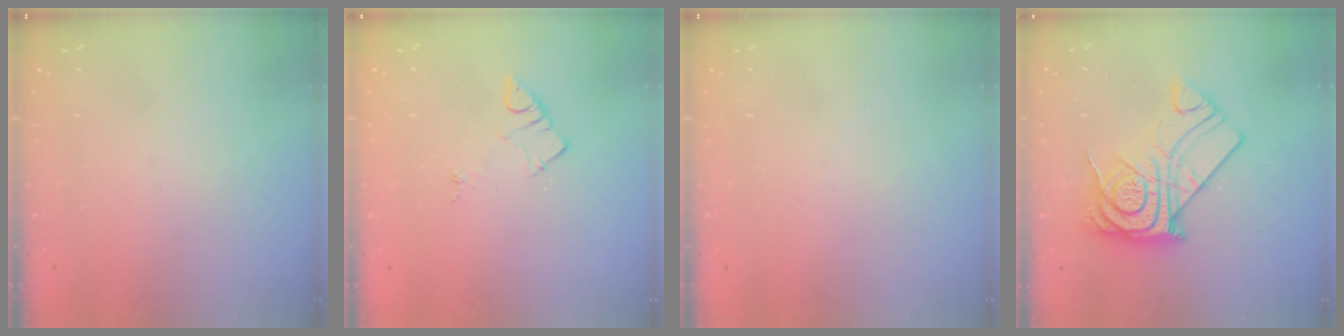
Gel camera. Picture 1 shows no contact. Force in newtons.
{"total": 3.8, "press": 3.8, "slide": 0.5}
{"total": 1.6, "press": 1.6, "slide": 0.1}
{"total": 15.9, "press": 15.9, "slide": 1.4}